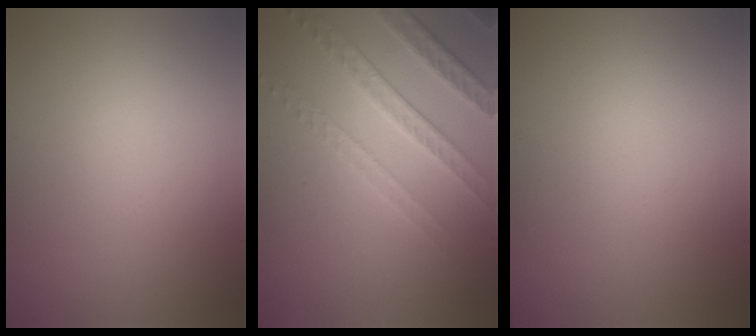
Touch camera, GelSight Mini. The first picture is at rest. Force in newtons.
{"total": 4.6, "press": 3.3, "slide": 3.2}
{"total": 0.0}